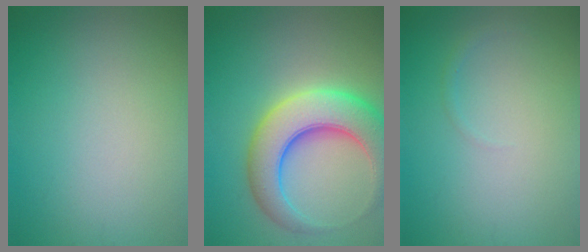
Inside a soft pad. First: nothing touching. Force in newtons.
{"total": 8.3, "press": 8.3, "slide": 0.3}
{"total": 0.5, "press": 0.5, "slide": 0.1}